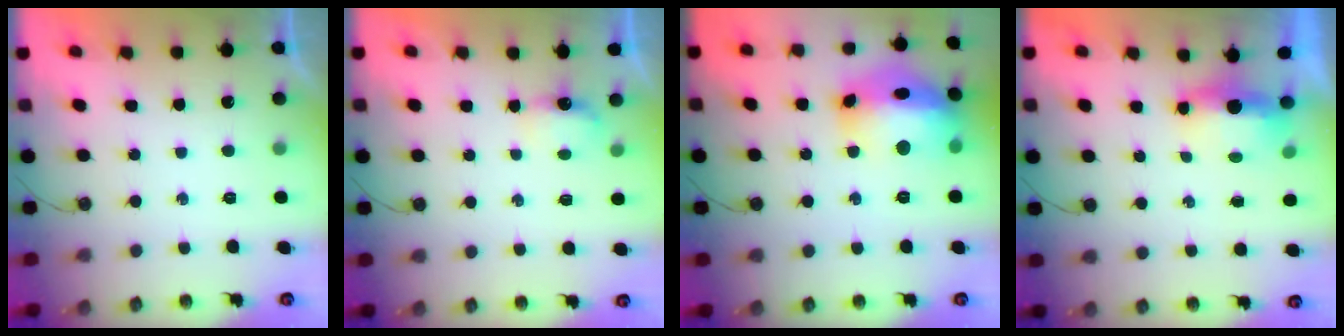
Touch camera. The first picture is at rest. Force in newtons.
{"total": 4.5, "press": 4.4, "slide": 0.8}
{"total": 19.3, "press": 19.2, "slide": 1.9}
{"total": 6.5, "press": 5.2, "slide": 3.8}